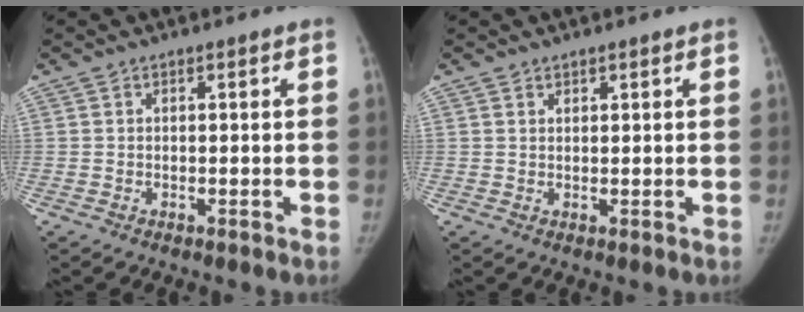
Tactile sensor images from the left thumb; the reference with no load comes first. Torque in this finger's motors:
{"motor_torque": [-0.52, -0.31, 0.09, 0.20, -0.07]}